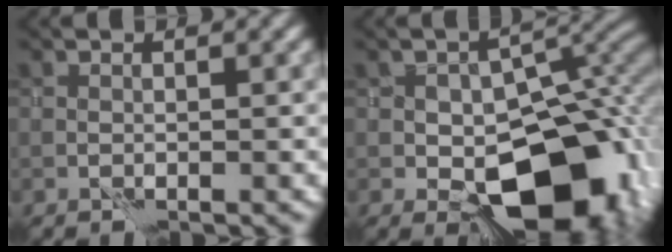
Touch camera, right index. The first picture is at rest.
{"total": 13.1, "force": [-4.5, 7.7, 9.6], "torque": [-0.103, -0.001, -0.067]}